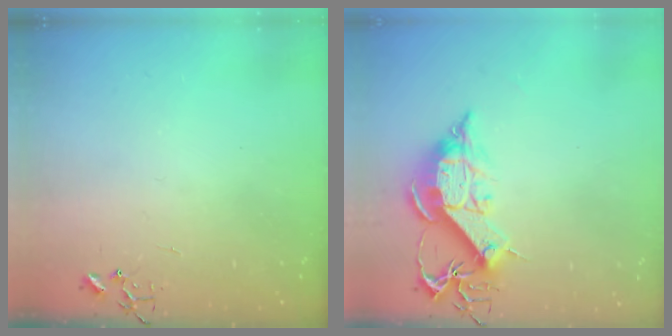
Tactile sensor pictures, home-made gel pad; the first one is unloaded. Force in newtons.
{"total": 13.0, "press": 12.9, "slide": 1.5}